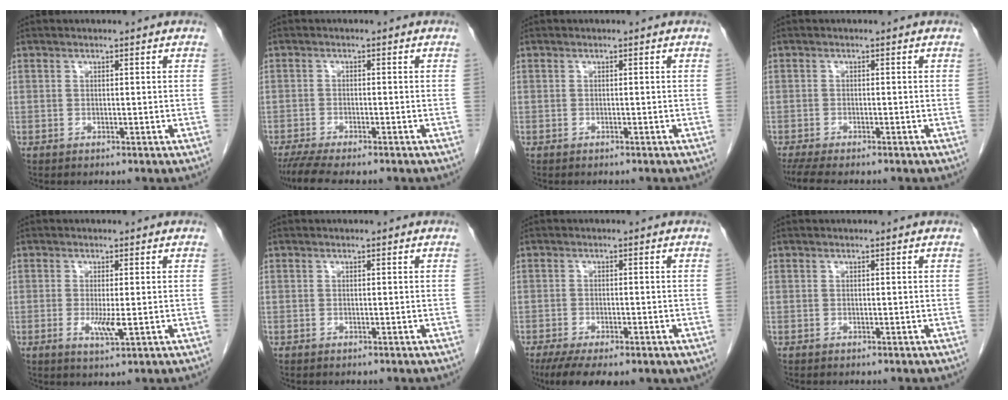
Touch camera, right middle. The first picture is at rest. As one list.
[{"total": 7.4, "force": [-6.1, 1.1, 3.9], "torque": [-0.059, -0.014, -0.098]}, {"total": 1.8, "force": [-1.6, 0.2, 0.8], "torque": [-0.014, -0.002, -0.017]}, {"total": 6.9, "force": [-5.7, 1.2, 3.6], "torque": [-0.054, -0.014, -0.089]}, {"total": 3.2, "force": [-0.5, 0.4, 3.1], "torque": [-0.056, -0.006, -0.006]}, {"total": 0.0}, {"total": 11.5, "force": [-7.2, 4.5, 7.8], "torque": [-0.139, -0.018, -0.102]}, {"total": 0.0}]